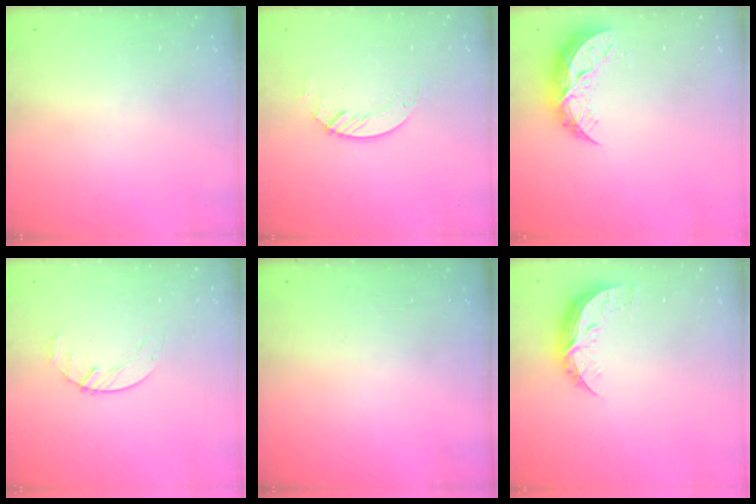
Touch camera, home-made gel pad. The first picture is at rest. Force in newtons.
{"total": 2.8, "press": 2.8, "slide": 0.3}
{"total": 9.3, "press": 9.3, "slide": 0.5}
{"total": 2.7, "press": 2.6, "slide": 0.3}
{"total": 0.0}
{"total": 8.0, "press": 8.0, "slide": 0.6}